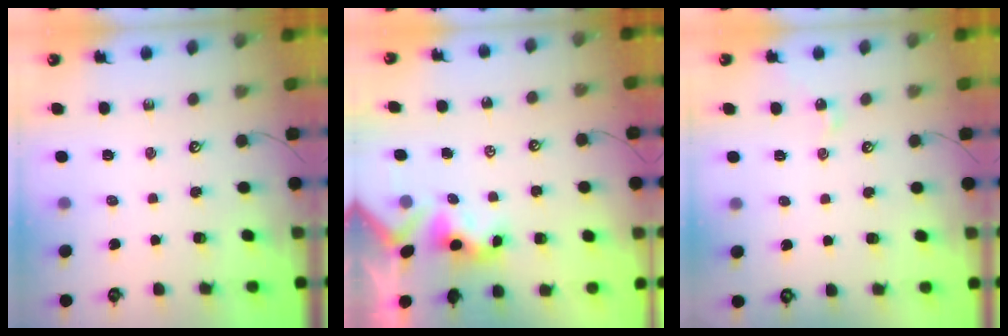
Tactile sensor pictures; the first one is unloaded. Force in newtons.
{"total": 3.1, "press": 3.1, "slide": 0.4}
{"total": 2.4, "press": 2.4, "slide": 0.5}